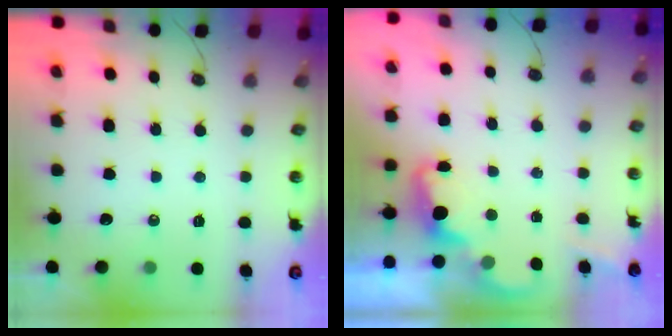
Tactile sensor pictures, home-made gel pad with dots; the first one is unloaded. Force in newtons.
{"total": 2.2, "press": 2.1, "slide": 0.5}